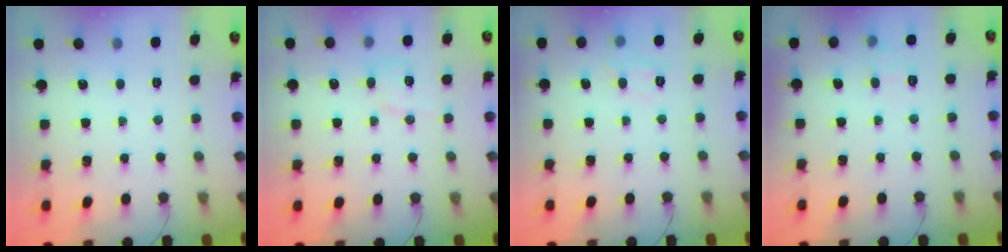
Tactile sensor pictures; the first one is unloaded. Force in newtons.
{"total": 4.8, "press": 4.5, "slide": 1.5}
{"total": 6.2, "press": 6.0, "slide": 1.5}
{"total": 5.8, "press": 5.6, "slide": 1.8}